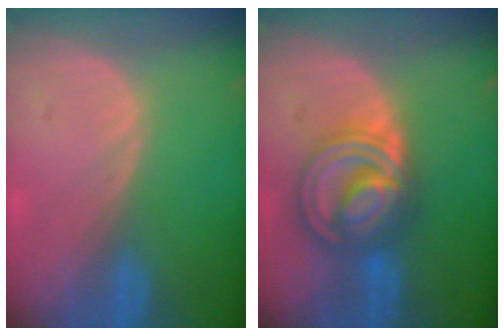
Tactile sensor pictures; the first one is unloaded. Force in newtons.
{"total": 8.9, "press": 8.9, "slide": 0.7}